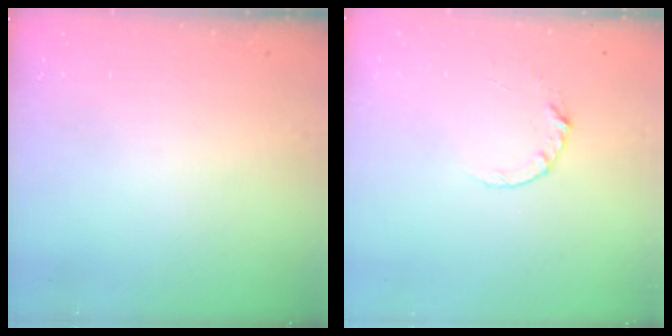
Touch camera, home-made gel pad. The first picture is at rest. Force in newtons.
{"total": 3.7, "press": 3.7, "slide": 0.5}